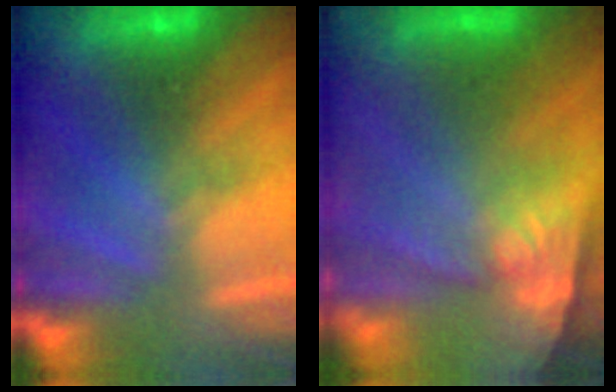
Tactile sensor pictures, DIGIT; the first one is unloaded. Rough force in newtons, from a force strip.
{"total": 10.6}